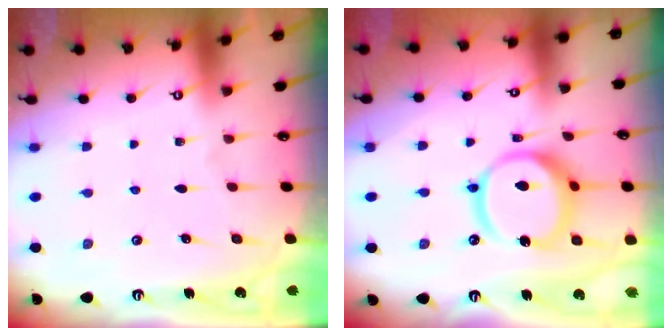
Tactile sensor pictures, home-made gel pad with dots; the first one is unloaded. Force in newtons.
{"total": 15.0, "press": 14.8, "slide": 1.9}